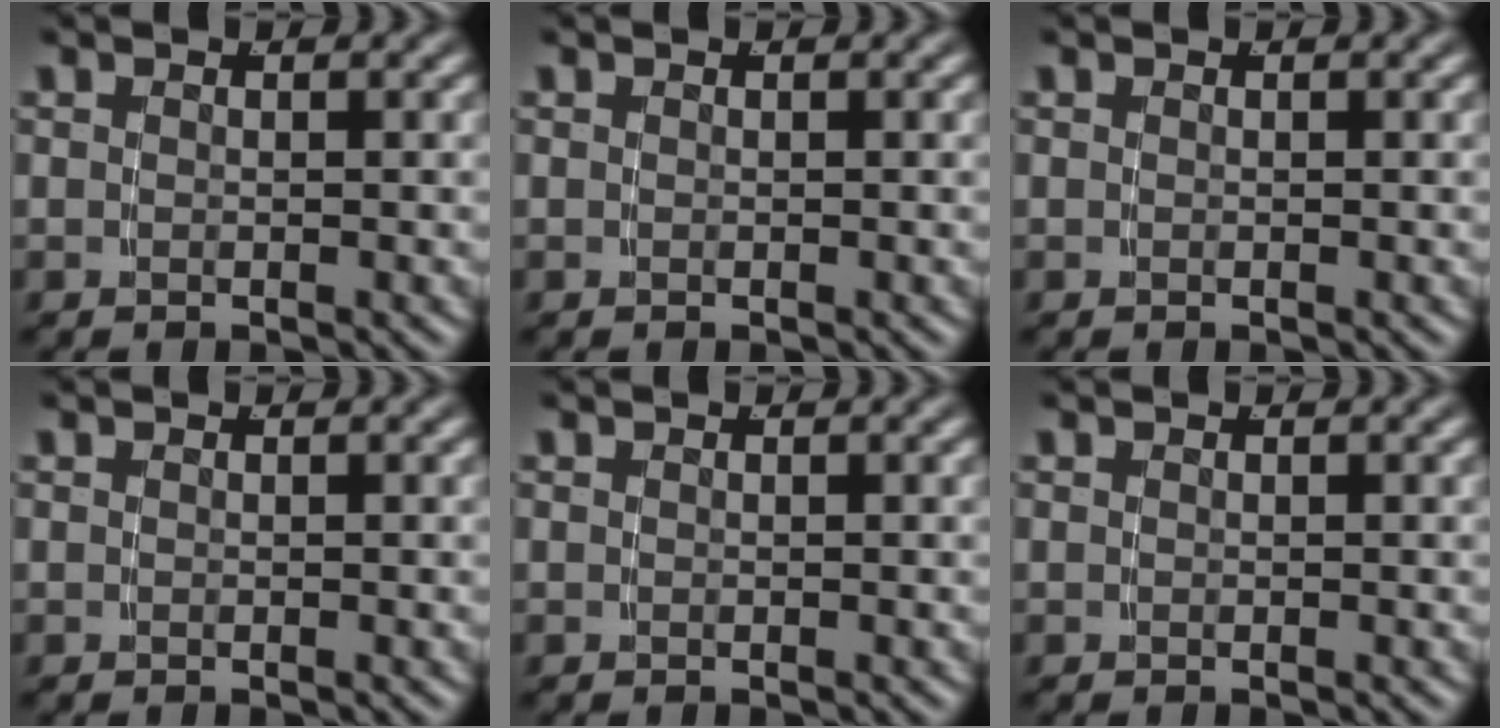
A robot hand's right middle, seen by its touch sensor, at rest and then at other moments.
{"total": 0.0}
{"total": 0.0}
{"total": 0.0}
{"total": 0.0}
{"total": 0.0}